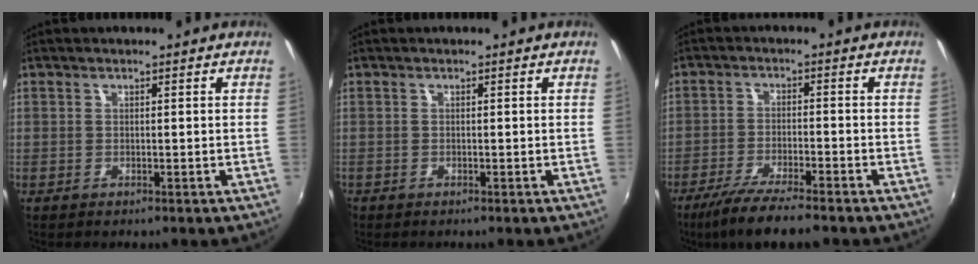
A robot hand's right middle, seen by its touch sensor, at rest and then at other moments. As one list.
[{"total": 0.7, "force": [-0.6, 0.4, 0.0], "torque": [-0.003, -0.002, -0.012]}, {"total": 9.6, "force": [-7.8, 1.2, 5.6], "torque": [-0.122, -0.025, -0.133]}]